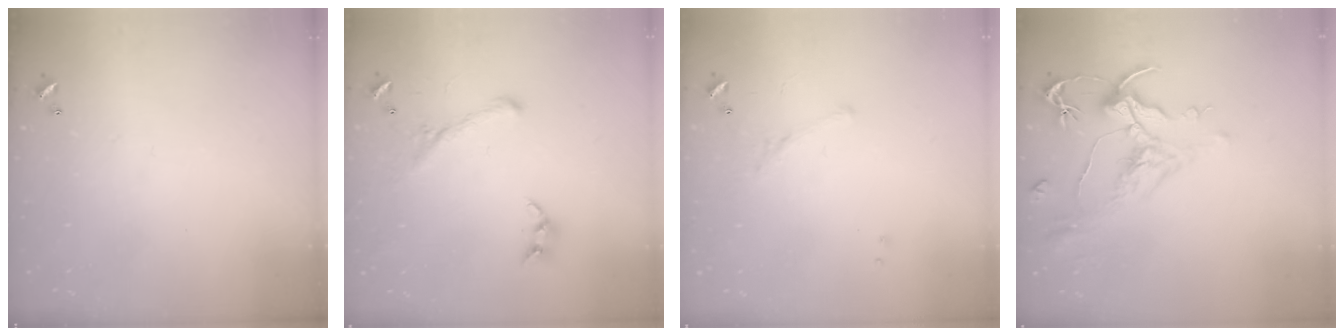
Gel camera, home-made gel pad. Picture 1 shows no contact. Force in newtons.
{"total": 1.4, "press": 0.6, "slide": 1.2}
{"total": 5.9, "press": 5.9, "slide": 0.8}
{"total": 1.6, "press": 0.8, "slide": 1.5}